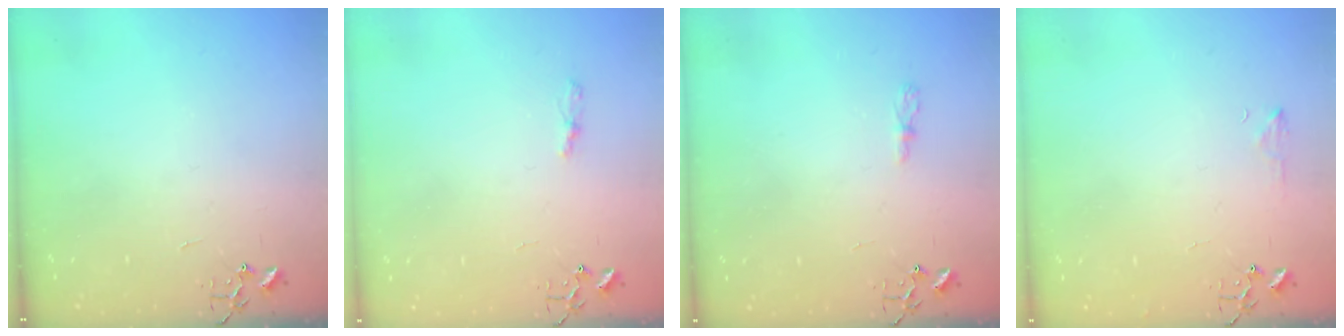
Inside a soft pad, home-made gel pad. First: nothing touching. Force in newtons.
{"total": 3.7, "press": 3.6, "slide": 0.5}
{"total": 3.6, "press": 3.5, "slide": 0.4}
{"total": 6.4, "press": 6.3, "slide": 0.7}